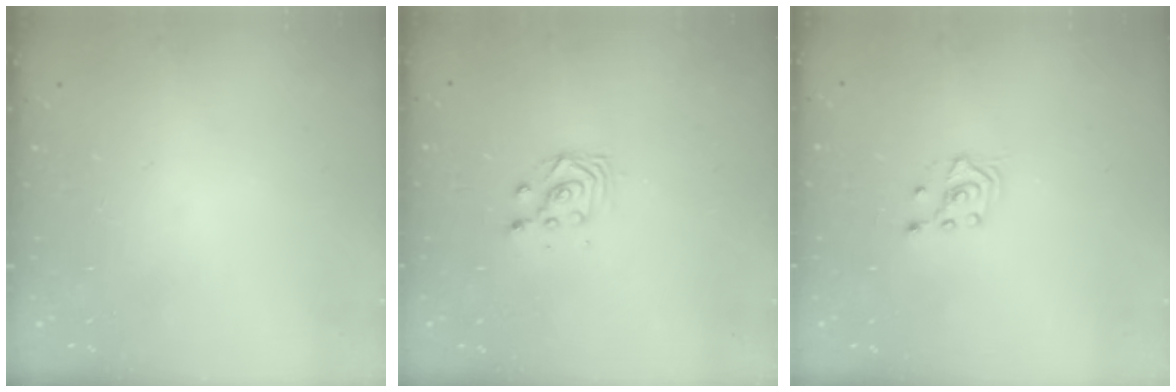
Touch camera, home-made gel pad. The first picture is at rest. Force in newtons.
{"total": 2.9, "press": 2.9, "slide": 0.4}
{"total": 2.1, "press": 2.0, "slide": 0.8}